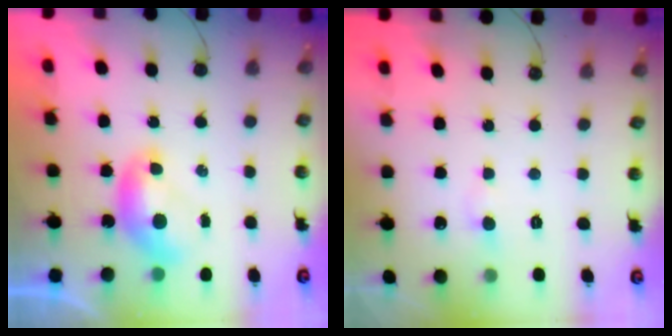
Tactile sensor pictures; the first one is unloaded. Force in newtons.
{"total": 1.4, "press": 1.2, "slide": 0.7}